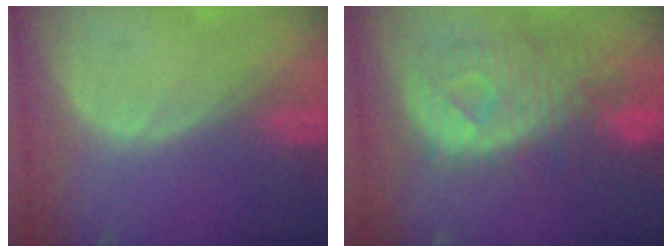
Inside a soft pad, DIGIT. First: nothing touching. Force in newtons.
{"total": 10.9, "press": 9.7, "slide": 5.1}